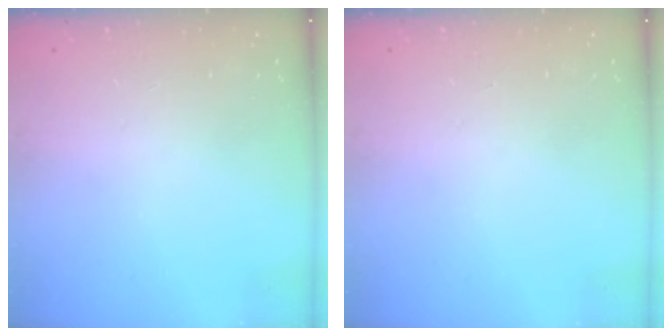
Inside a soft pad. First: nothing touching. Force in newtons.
{"total": 0.0}